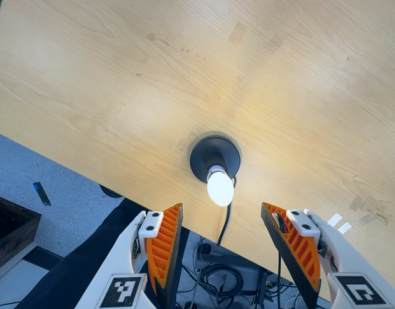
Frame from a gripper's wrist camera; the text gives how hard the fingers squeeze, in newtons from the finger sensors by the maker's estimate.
{"total": 0.0}